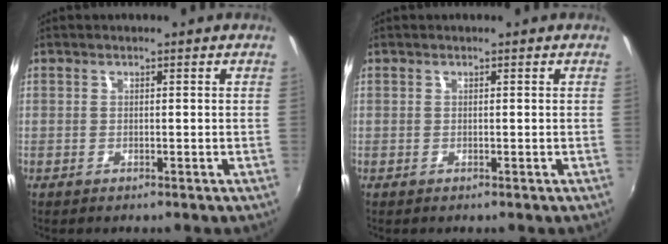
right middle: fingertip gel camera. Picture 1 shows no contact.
{"total": 0.0}